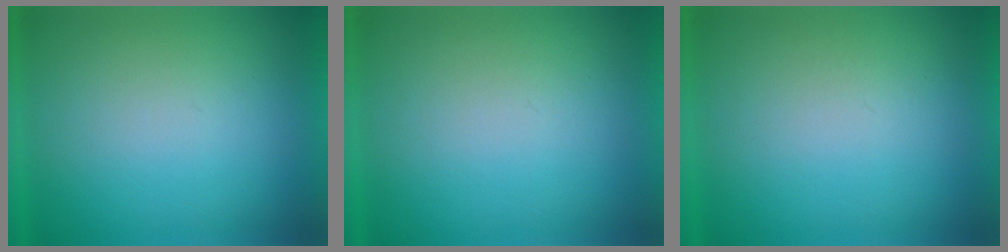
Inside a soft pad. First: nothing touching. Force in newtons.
{"total": 1.0}
{"total": 1.2}